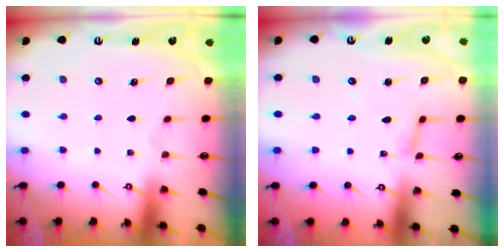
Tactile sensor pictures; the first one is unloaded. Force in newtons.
{"total": 3.3, "press": 3.3, "slide": 0.3}